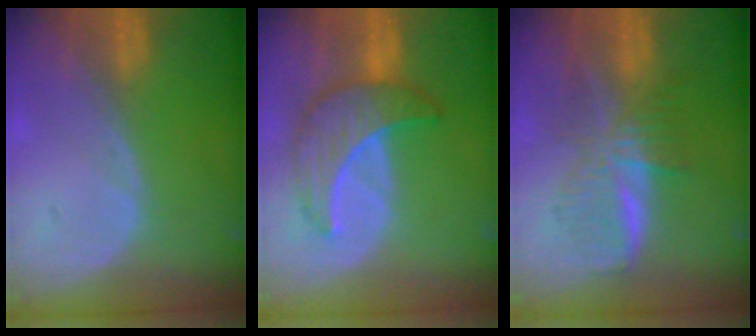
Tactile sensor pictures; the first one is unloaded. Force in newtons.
{"total": 7.3, "press": 7.3, "slide": 0.2}
{"total": 6.7, "press": 6.7, "slide": 0.2}